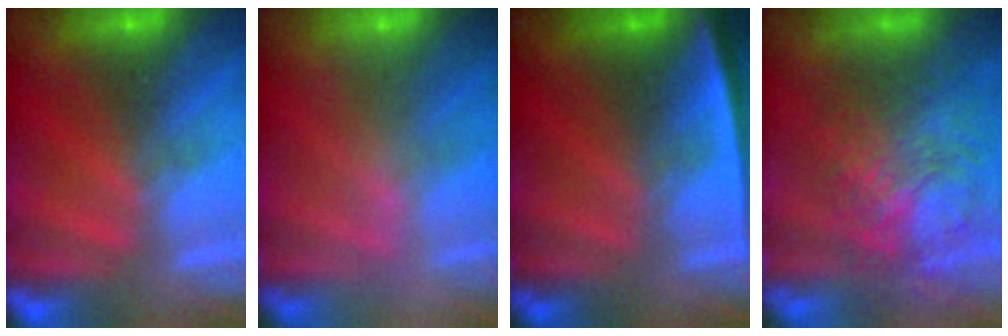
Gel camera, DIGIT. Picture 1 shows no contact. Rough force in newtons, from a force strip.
{"total": 2.3}
{"total": 2.4}
{"total": 9.7}